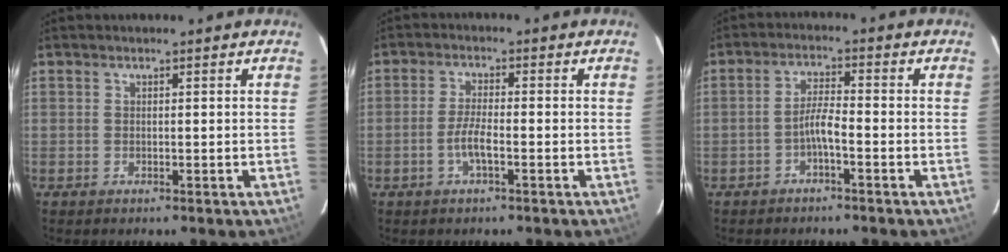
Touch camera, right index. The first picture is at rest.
{"total": 4.0, "force": [-1.7, 0.6, 3.6], "torque": [-0.077, 0.000, -0.033]}
{"total": 3.3, "force": [-1.9, 0.3, 2.7], "torque": [-0.058, 0.010, -0.037]}